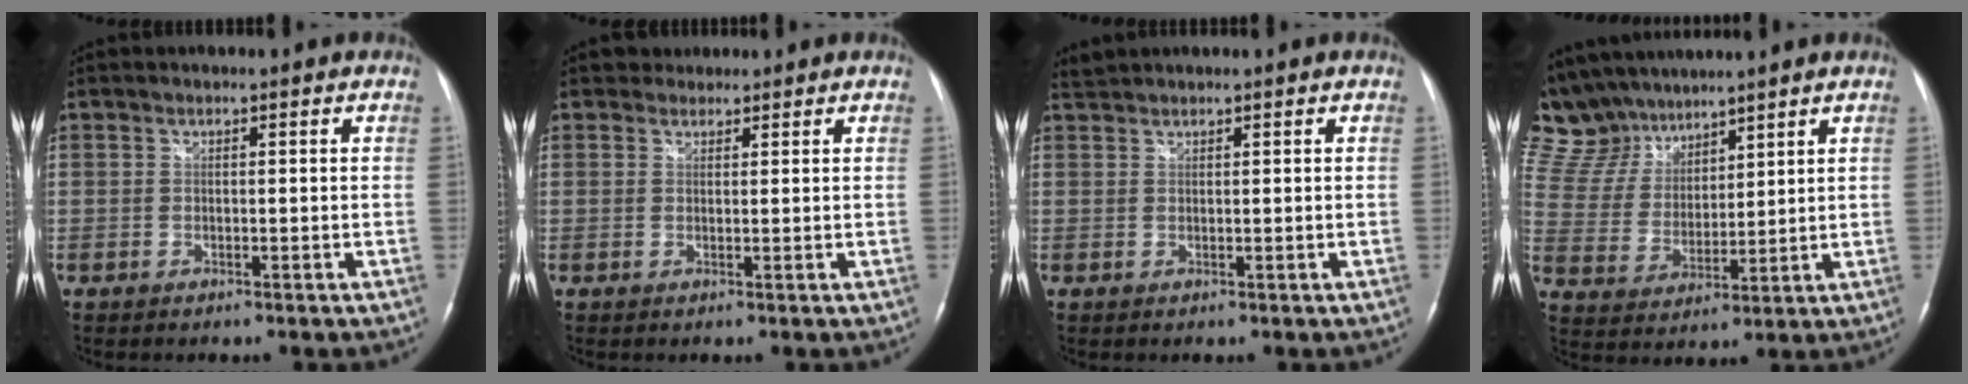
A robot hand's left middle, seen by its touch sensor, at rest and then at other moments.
{"total": 1.7, "force": [1.3, 1.0, -0.4], "torque": [0.010, 0.010, 0.016]}
{"total": 1.3, "force": [1.2, -0.2, -0.2], "torque": [-0.004, 0.014, 0.032]}
{"total": 12.5, "force": [11.0, 5.3, 3.0], "torque": [-0.076, 0.027, 0.221]}